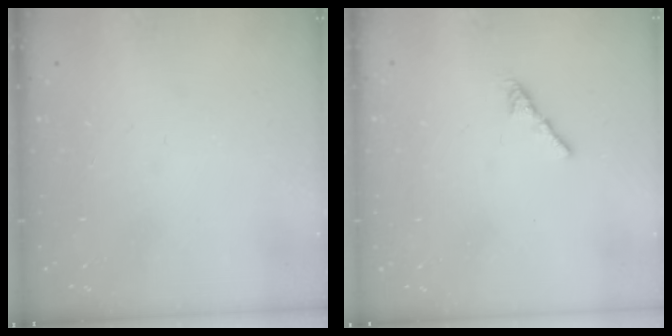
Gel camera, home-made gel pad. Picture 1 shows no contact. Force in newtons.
{"total": 2.1, "press": 2.0, "slide": 0.7}